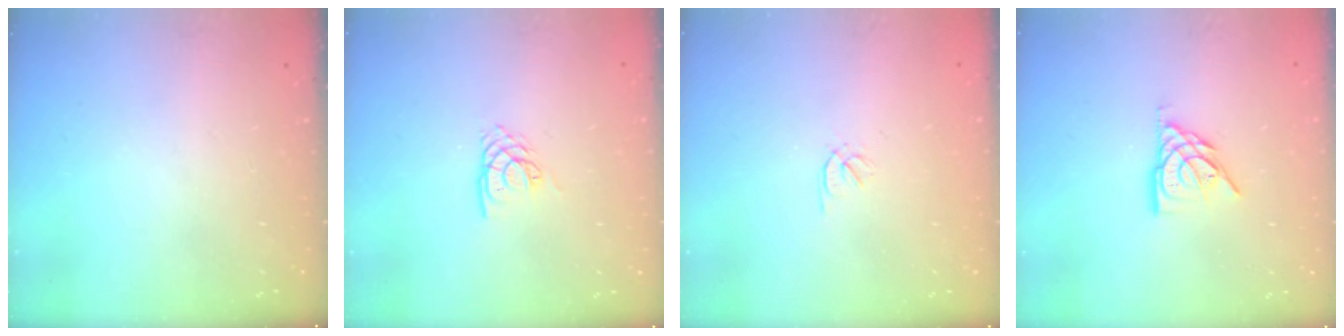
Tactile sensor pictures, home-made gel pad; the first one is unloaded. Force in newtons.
{"total": 3.4, "press": 3.4, "slide": 0.2}
{"total": 0.5, "press": 0.4, "slide": 0.4}
{"total": 8.3, "press": 8.3, "slide": 0.6}